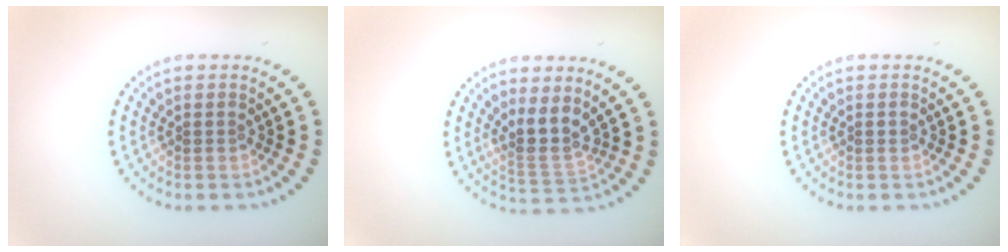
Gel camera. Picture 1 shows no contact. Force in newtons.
{"total": 2.9, "press": 2.2, "slide": 1.9}
{"total": 0.5, "press": 0.5, "slide": 0.1}